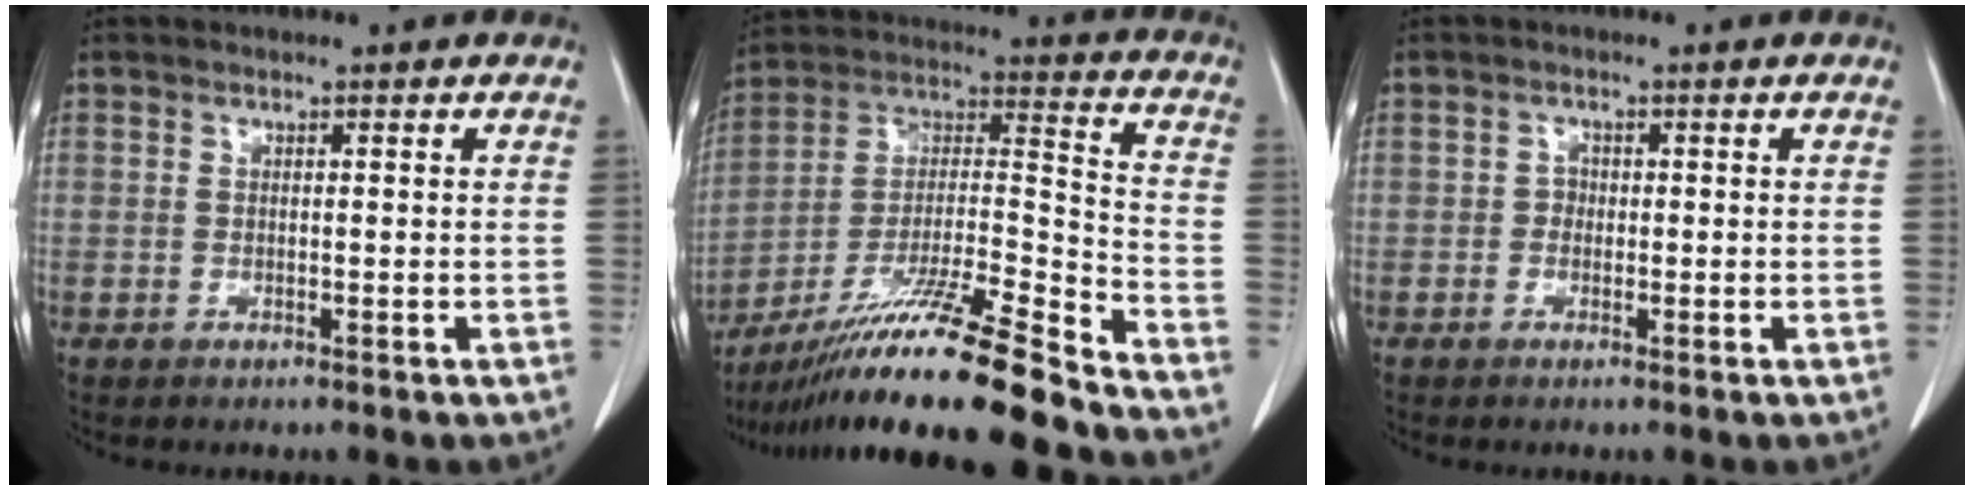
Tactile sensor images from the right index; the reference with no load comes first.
{"total": 22.7, "force": [-18.1, -0.5, 13.6], "torque": [-0.239, -0.020, -0.324]}
{"total": 1.0, "force": [-0.2, 0.9, 0.4], "torque": [-0.001, 0.005, -0.006]}